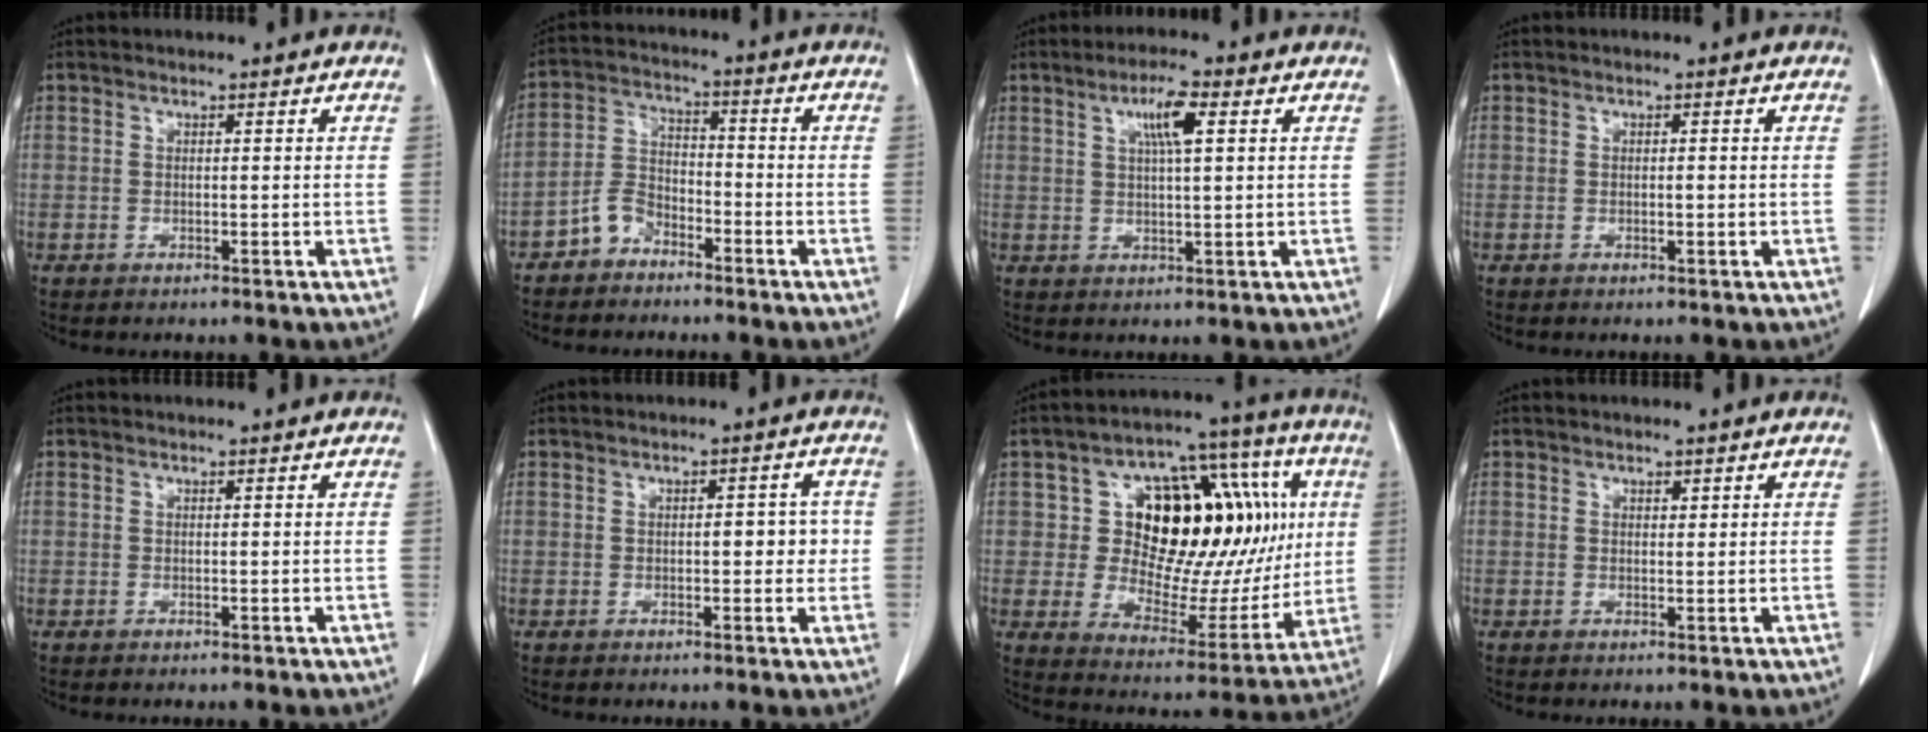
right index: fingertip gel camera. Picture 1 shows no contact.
{"total": 5.3, "force": [-3.7, 3.3, 1.9], "torque": [-0.040, 0.010, -0.072]}
{"total": 5.3, "force": [2.1, 0.6, 4.9], "torque": [-0.088, 0.003, 0.035]}
{"total": 0.7, "force": [0.0, 0.2, 0.7], "torque": [-0.011, 0.000, 0.001]}
{"total": 0.0}
{"total": 3.9, "force": [0.0, 1.9, 3.4], "torque": [-0.036, 0.010, 0.000]}
{"total": 23.3, "force": [4.5, 12.0, 19.4], "torque": [-0.258, 0.043, 0.074]}
{"total": 0.8, "force": [0.5, 0.4, 0.4], "torque": [-0.004, -0.004, 0.007]}